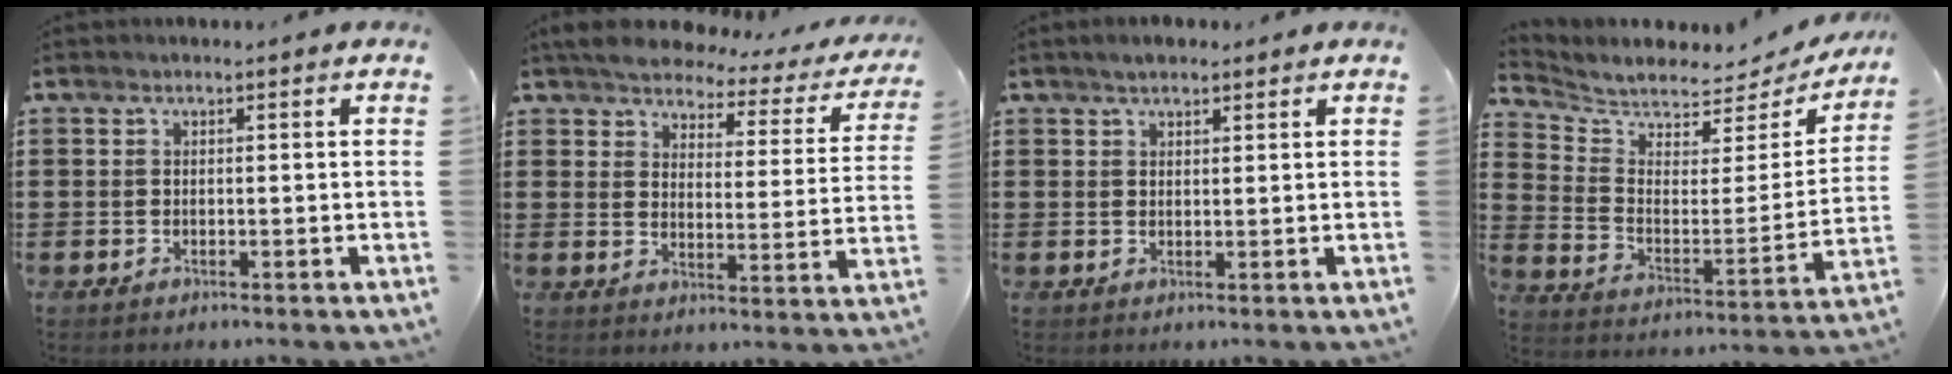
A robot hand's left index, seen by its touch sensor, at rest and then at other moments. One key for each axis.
{"total": 4.5, "fx": 4.3, "fy": 0.8, "fz": 0.9, "tx": -0.047, "ty": -0.029, "tz": 0.071}
{"total": 2.1, "fx": 1.8, "fy": 0.7, "fz": 0.9, "tx": -0.020, "ty": 0.006, "tz": 0.033}
{"total": 4.7, "fx": 4.5, "fy": 1.2, "fz": 0.7, "tx": -0.045, "ty": -0.042, "tz": 0.074}